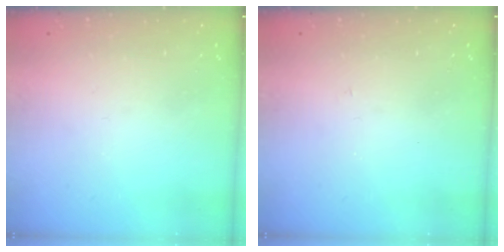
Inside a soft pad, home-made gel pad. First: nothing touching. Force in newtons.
{"total": 2.7, "press": 2.7, "slide": 0.3}